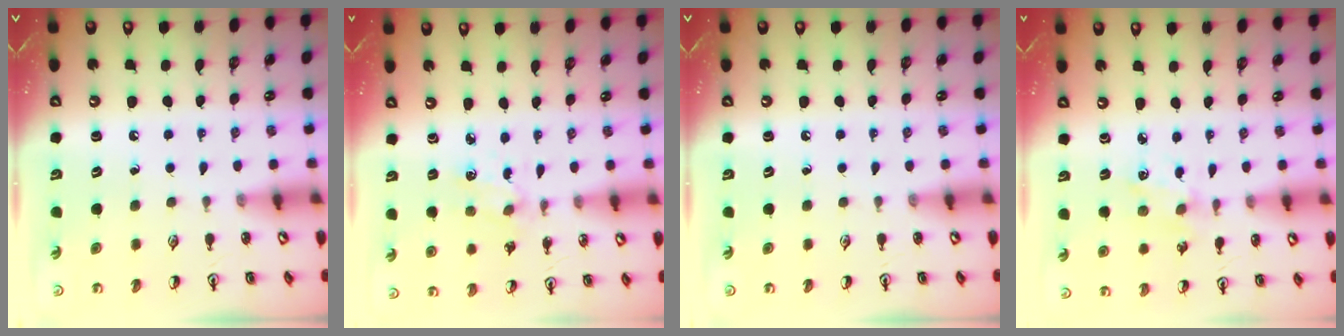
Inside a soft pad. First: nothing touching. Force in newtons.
{"total": 2.2, "press": 2.1, "slide": 0.5}
{"total": 0.0}
{"total": 2.9, "press": 2.8, "slide": 0.4}